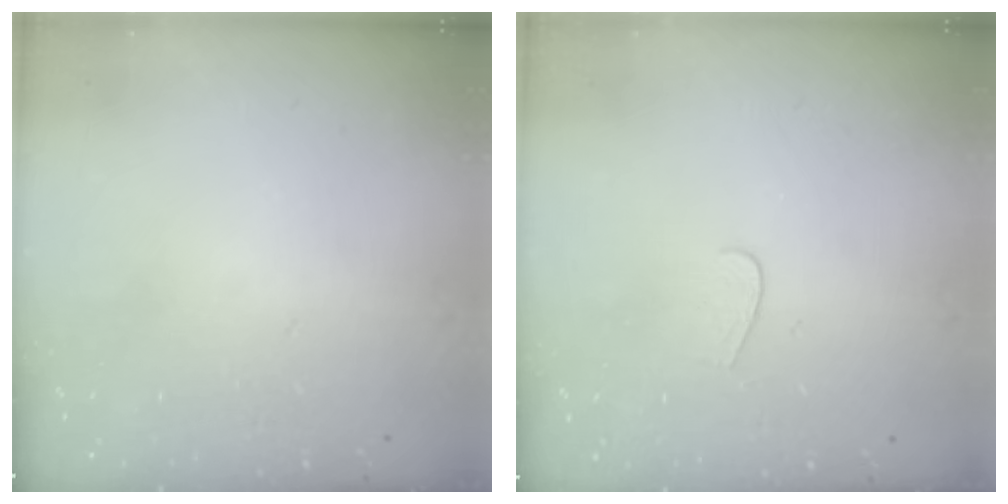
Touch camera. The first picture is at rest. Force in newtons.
{"total": 4.0, "press": 4.0, "slide": 0.4}